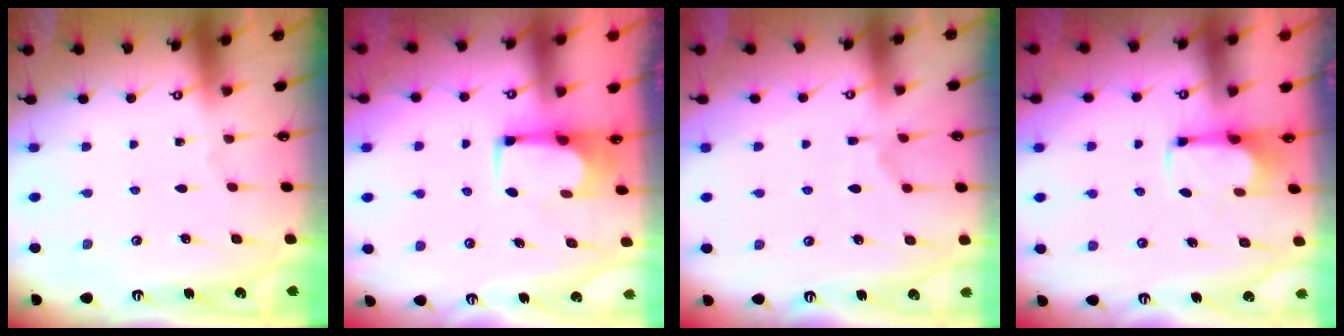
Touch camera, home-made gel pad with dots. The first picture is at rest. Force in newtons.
{"total": 1.8, "press": 1.7, "slide": 0.3}
{"total": 1.9, "press": 1.4, "slide": 1.3}
{"total": 2.6, "press": 2.5, "slide": 1.0}